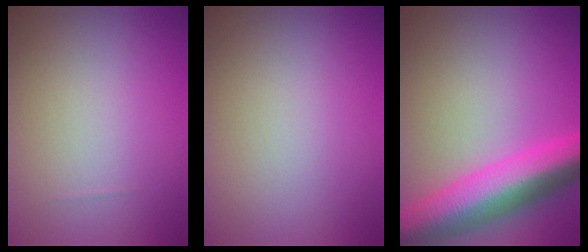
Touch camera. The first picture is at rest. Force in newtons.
{"total": 0.0}
{"total": 10.4, "press": 10.4, "slide": 0.4}